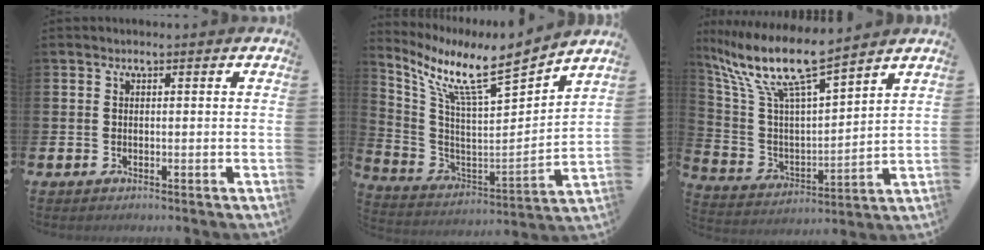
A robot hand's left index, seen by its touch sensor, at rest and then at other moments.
{"total": 10.1, "force": [8.0, 1.5, 6.0], "torque": [-0.147, -0.060, 0.127]}
{"total": 11.0, "force": [9.3, 1.6, 5.7], "torque": [-0.156, -0.055, 0.160]}